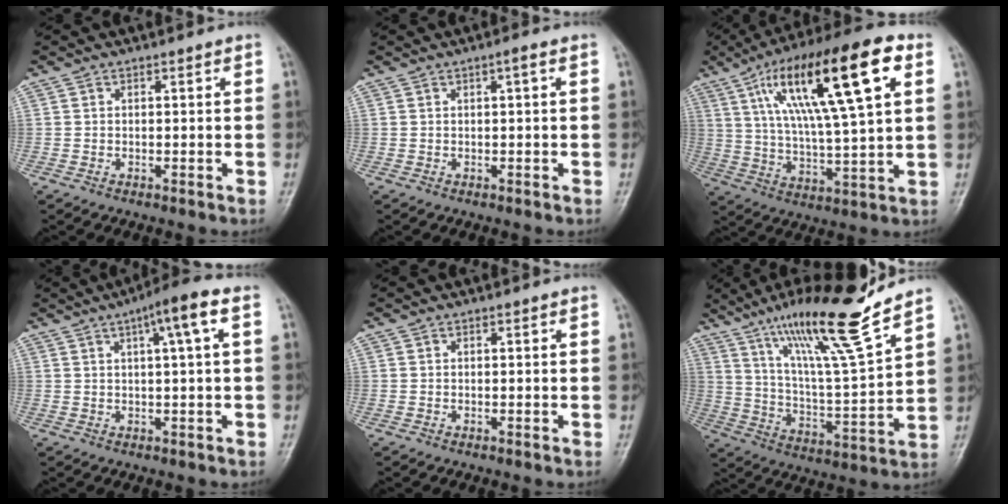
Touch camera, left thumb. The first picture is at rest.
{"total": 1.1, "force": [0.3, 0.1, 1.1], "torque": [-0.020, 0.003, 0.003]}
{"total": 23.6, "force": [9.1, 5.7, 21.0], "torque": [-0.352, 0.001, 0.149]}
{"total": 6.8, "force": [2.4, 0.4, 6.3], "torque": [-0.106, 0.015, 0.035]}
{"total": 0.0}
{"total": 19.6, "force": [13.9, 1.6, 13.6], "torque": [-0.212, -0.074, 0.242]}